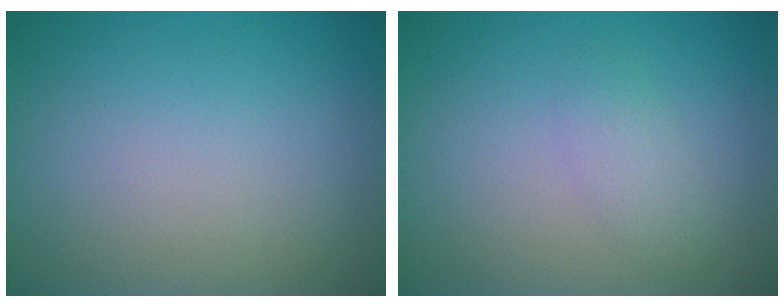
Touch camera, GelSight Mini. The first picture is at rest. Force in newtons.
{"total": 1.4, "press": 1.4, "slide": 0.0}